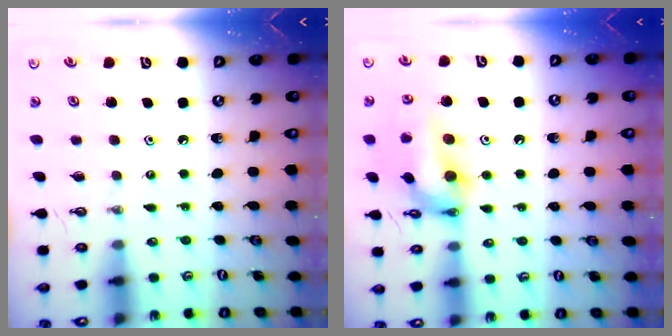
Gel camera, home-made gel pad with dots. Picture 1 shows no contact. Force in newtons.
{"total": 15.6, "press": 15.5, "slide": 1.8}